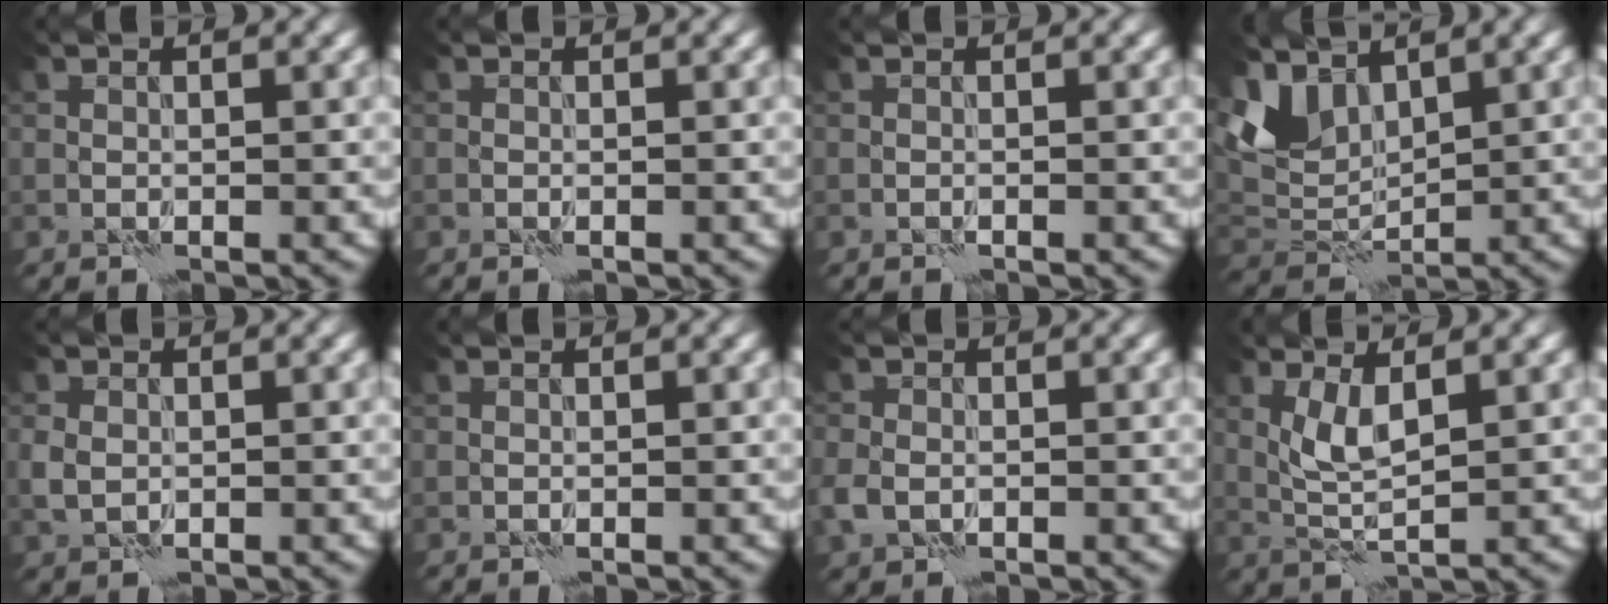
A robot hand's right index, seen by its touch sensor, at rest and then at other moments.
{"total": 0.0}
{"total": 0.0}
{"total": 5.2, "force": [3.3, 3.0, 2.6], "torque": [-0.064, -0.002, 0.065]}
{"total": 1.7, "force": [0.1, 1.4, 0.9], "torque": [-0.023, -0.002, 0.000]}
{"total": 0.0}
{"total": 2.3, "force": [-0.6, 1.8, 1.3], "torque": [-0.033, -0.006, -0.020]}
{"total": 3.1, "force": [0.9, 0.8, 2.8], "torque": [-0.064, -0.003, 0.020]}